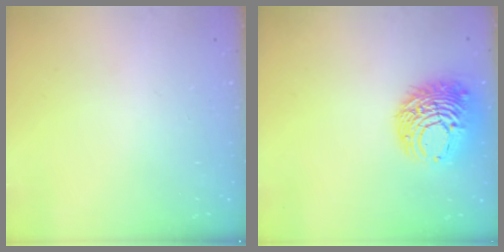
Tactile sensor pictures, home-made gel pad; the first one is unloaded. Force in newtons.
{"total": 12.1, "press": 12.0, "slide": 1.4}